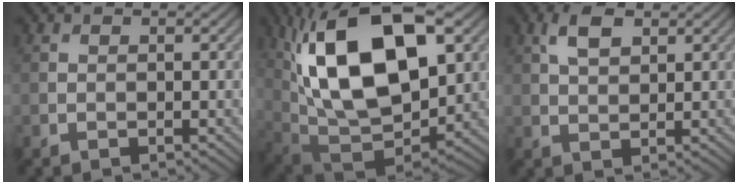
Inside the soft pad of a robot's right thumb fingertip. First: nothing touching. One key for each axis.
{"total": 19.8, "fx": 5.5, "fy": 10.6, "fz": 15.9, "tx": -0.298, "ty": 0.019, "tz": 0.087}
{"total": 3.9, "fx": 1.9, "fy": 2.0, "fz": 2.8, "tx": -0.063, "ty": 0.005, "tz": 0.035}